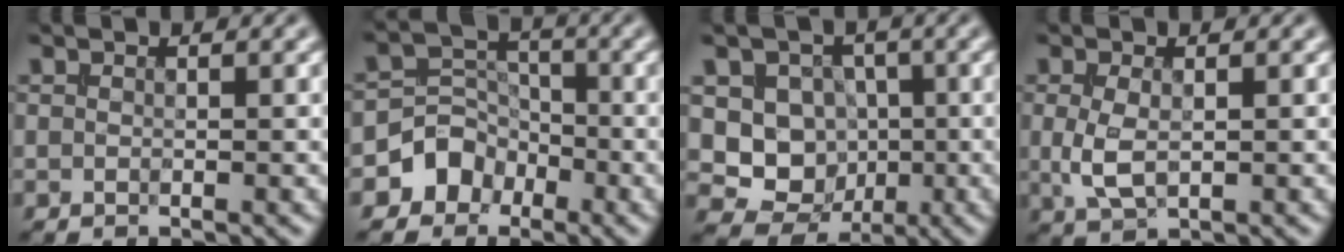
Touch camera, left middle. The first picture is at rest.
{"total": 3.5, "force": [-1.8, 2.9, 0.6], "torque": [0.008, 0.010, -0.038]}
{"total": 6.7, "force": [0.3, 6.1, 2.8], "torque": [-0.023, -0.007, -0.012]}
{"total": 2.9, "force": [0.0, 1.6, 2.4], "torque": [-0.056, -0.003, 0.004]}